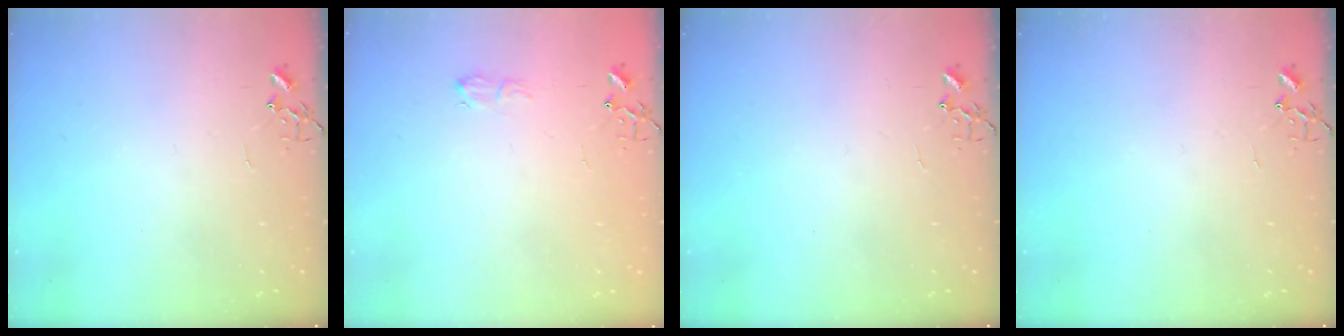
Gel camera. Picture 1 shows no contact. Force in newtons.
{"total": 5.3, "press": 5.3, "slide": 0.7}
{"total": 0.0}
{"total": 0.0}